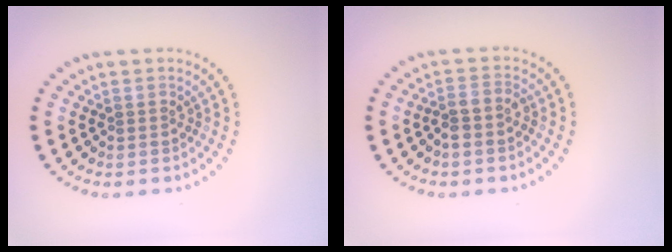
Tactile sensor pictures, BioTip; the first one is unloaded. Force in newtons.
{"total": 2.0, "press": 1.7, "slide": 0.9}